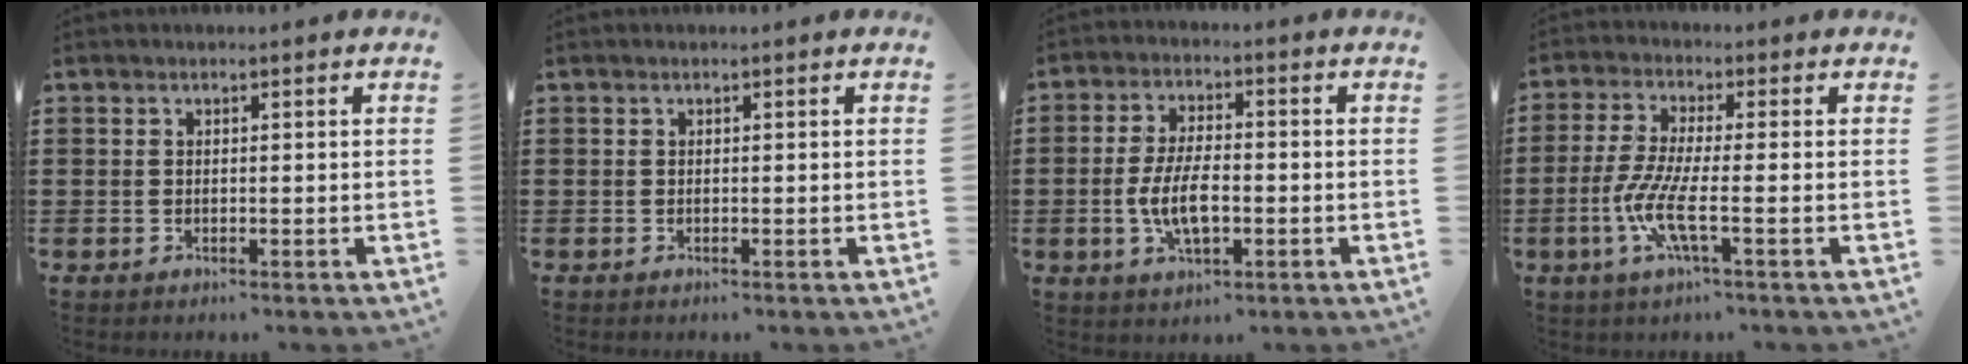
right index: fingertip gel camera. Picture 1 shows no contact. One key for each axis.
{"total": 0.0}
{"total": 6.8, "fx": -1.4, "fy": 2.9, "fz": 6.0, "tx": -0.131, "ty": -0.002, "tz": -0.031}
{"total": 7.3, "fx": -2.3, "fy": 1.2, "fz": 6.9, "tx": -0.165, "ty": -0.019, "tz": -0.053}